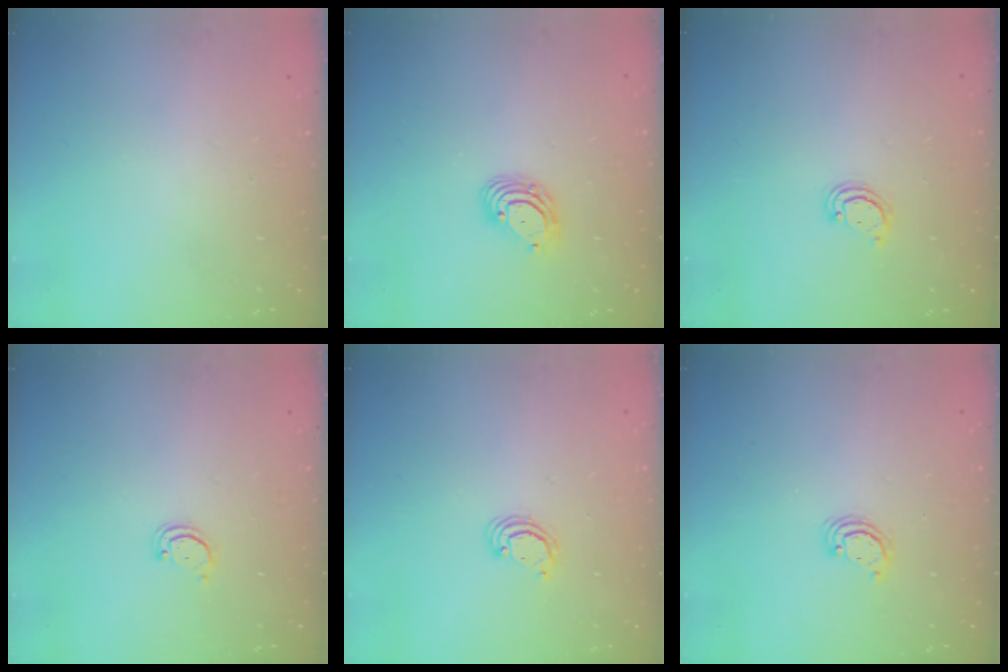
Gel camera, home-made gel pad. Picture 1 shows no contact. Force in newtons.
{"total": 5.8, "press": 5.7, "slide": 0.8}
{"total": 2.3, "press": 2.3, "slide": 0.3}
{"total": 2.2, "press": 2.2, "slide": 0.2}
{"total": 2.5, "press": 2.5, "slide": 0.2}
{"total": 3.0, "press": 2.9, "slide": 0.3}